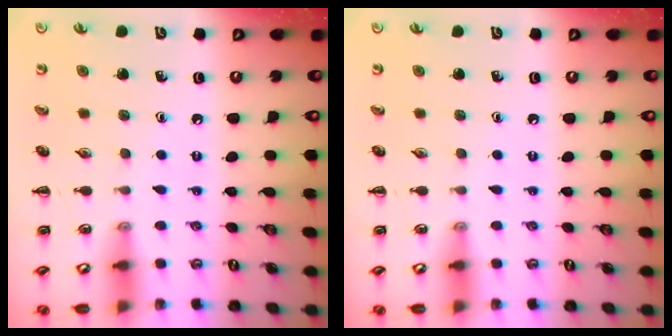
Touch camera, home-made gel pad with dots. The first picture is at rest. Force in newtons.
{"total": 0.0}